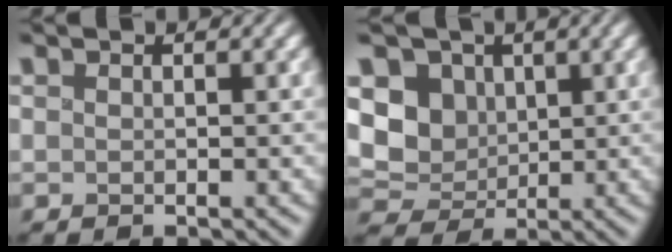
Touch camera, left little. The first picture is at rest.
{"total": 5.8, "force": [0.9, 4.9, 2.9], "torque": [-0.068, -0.002, 0.004]}